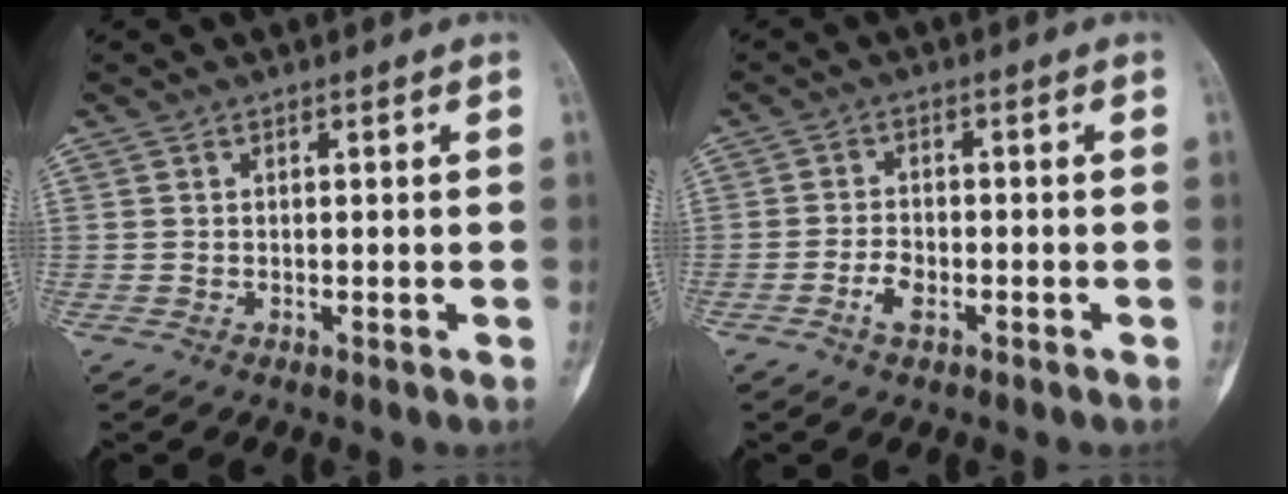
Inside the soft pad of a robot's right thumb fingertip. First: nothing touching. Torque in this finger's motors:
{"motor_torque": [-0.36, -0.30, 0.27, 0.25, -0.05]}